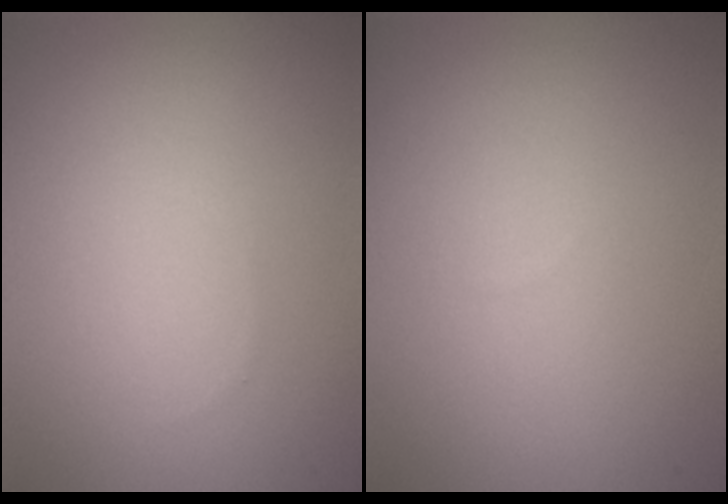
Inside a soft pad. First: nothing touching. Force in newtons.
{"total": 0.0}